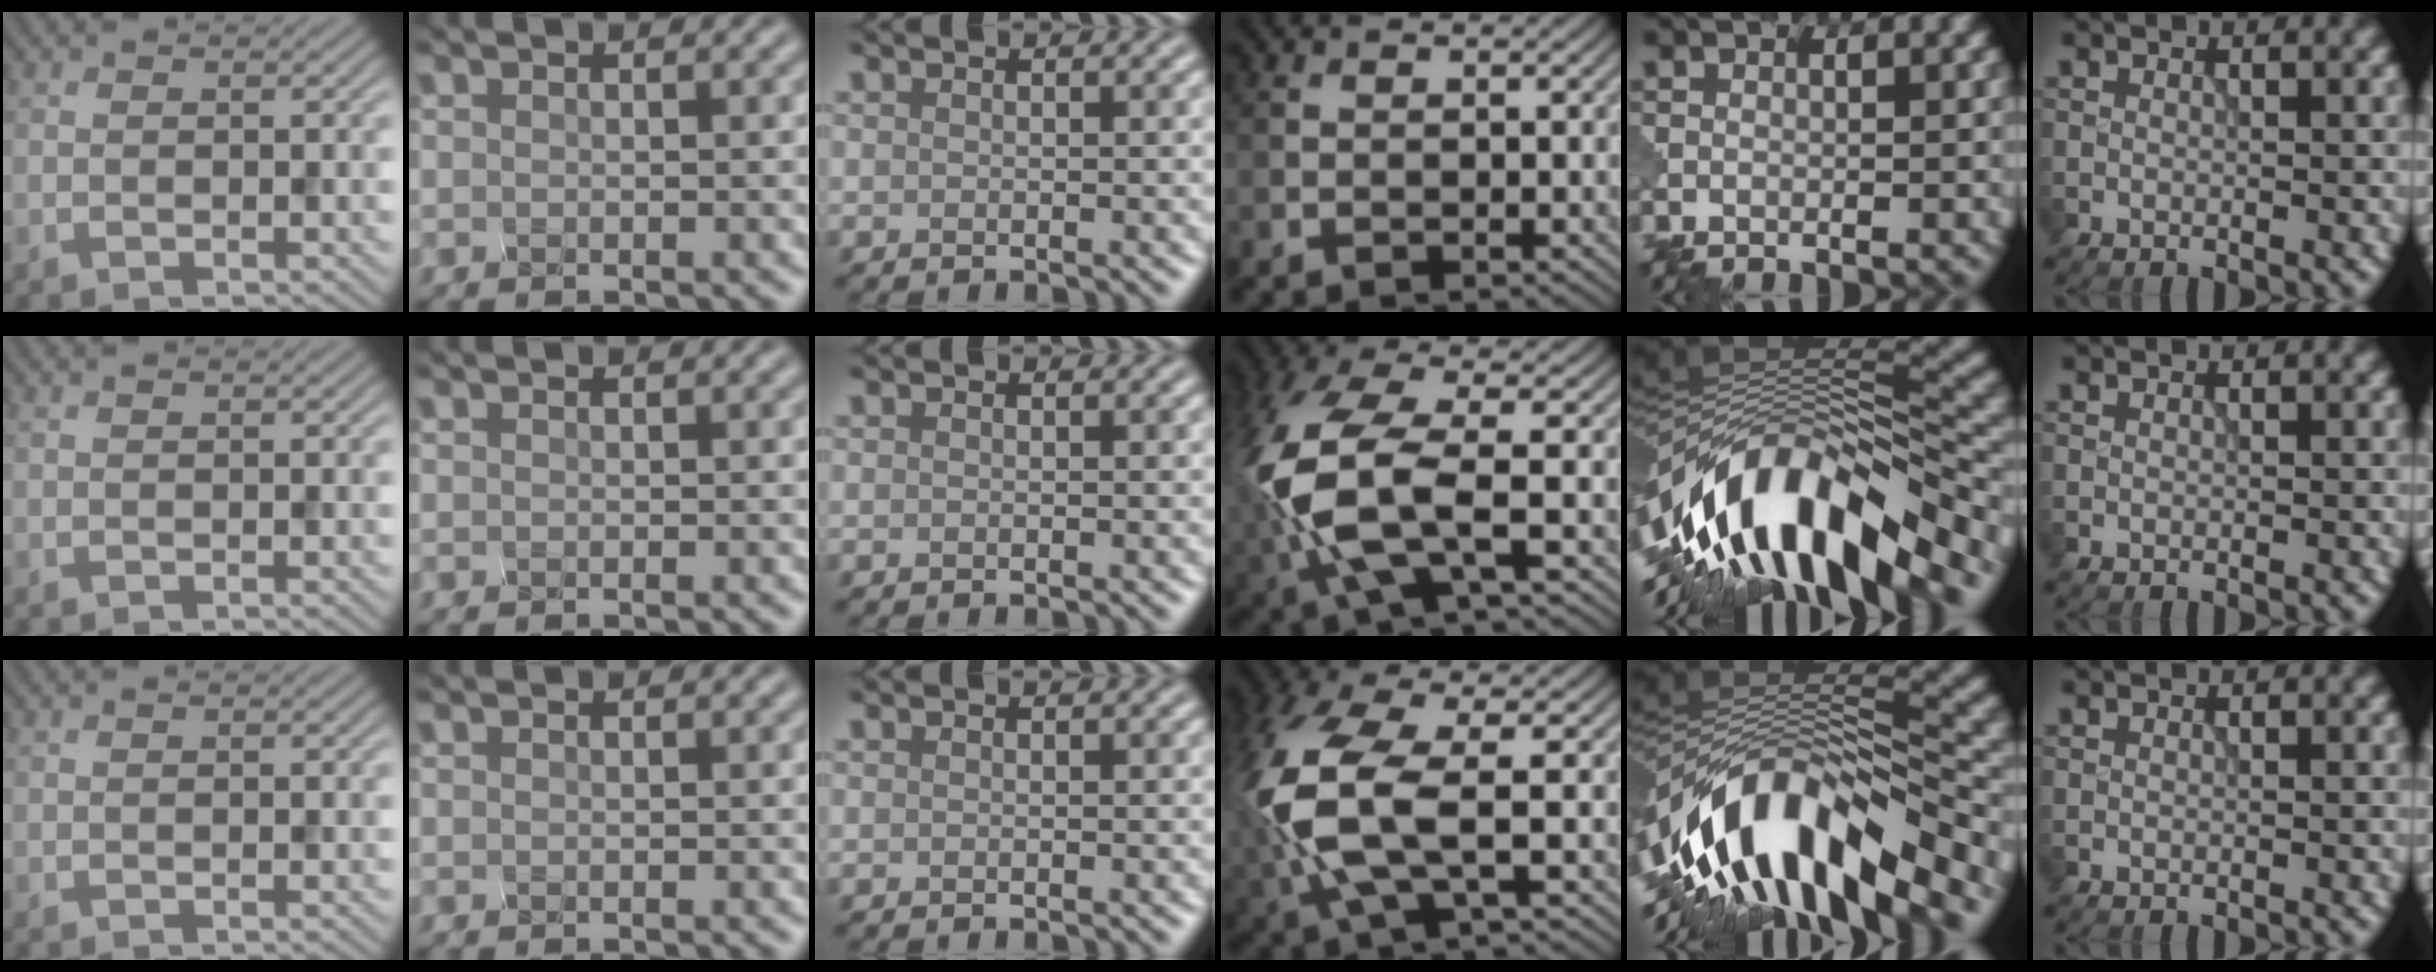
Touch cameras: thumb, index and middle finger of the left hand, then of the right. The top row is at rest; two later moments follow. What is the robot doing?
{"motion": "squeeze", "object": "hand grip exerciser"}